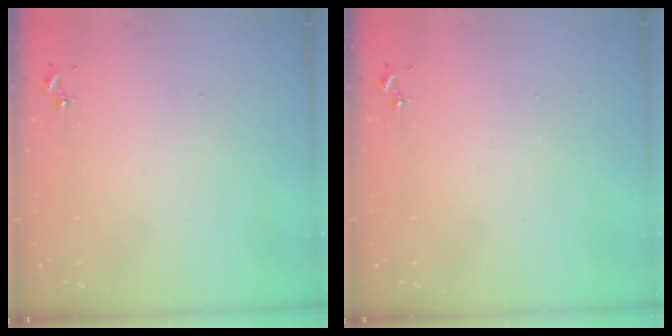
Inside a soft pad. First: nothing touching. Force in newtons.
{"total": 0.0}